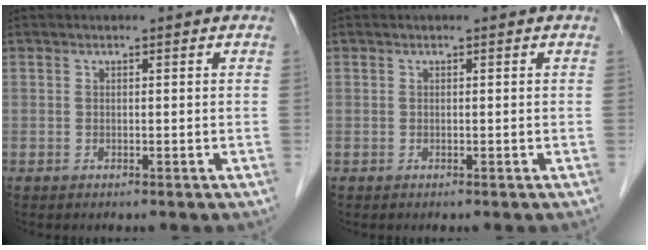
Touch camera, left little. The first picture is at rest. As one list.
[{"total": 0.0}]